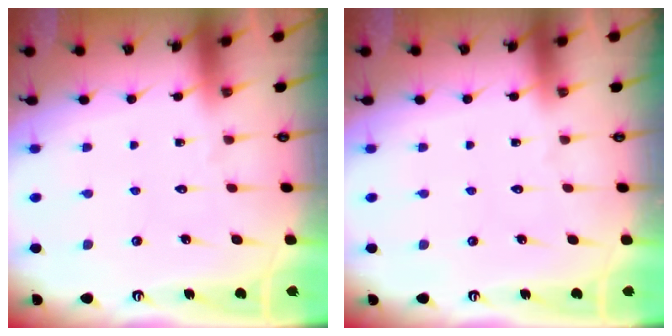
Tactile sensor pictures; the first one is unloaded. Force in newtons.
{"total": 0.0}